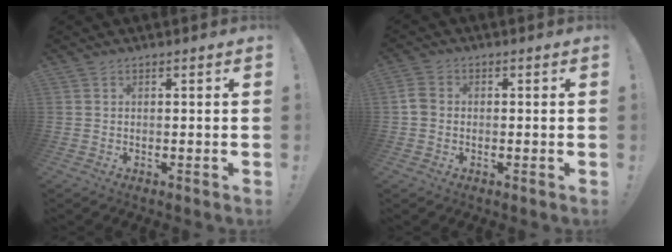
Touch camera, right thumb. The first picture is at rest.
{"total": 4.3, "force": [-0.3, 3.6, 2.5], "torque": [-0.056, 0.008, -0.005]}